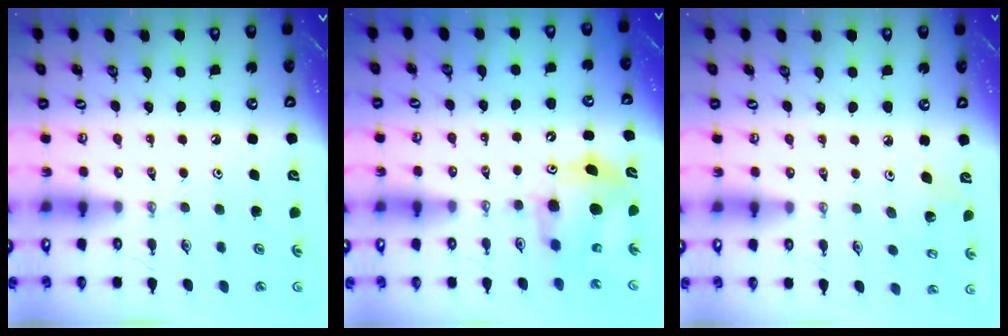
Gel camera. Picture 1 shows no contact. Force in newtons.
{"total": 9.0, "press": 9.0, "slide": 0.5}
{"total": 5.2, "press": 5.1, "slide": 1.2}